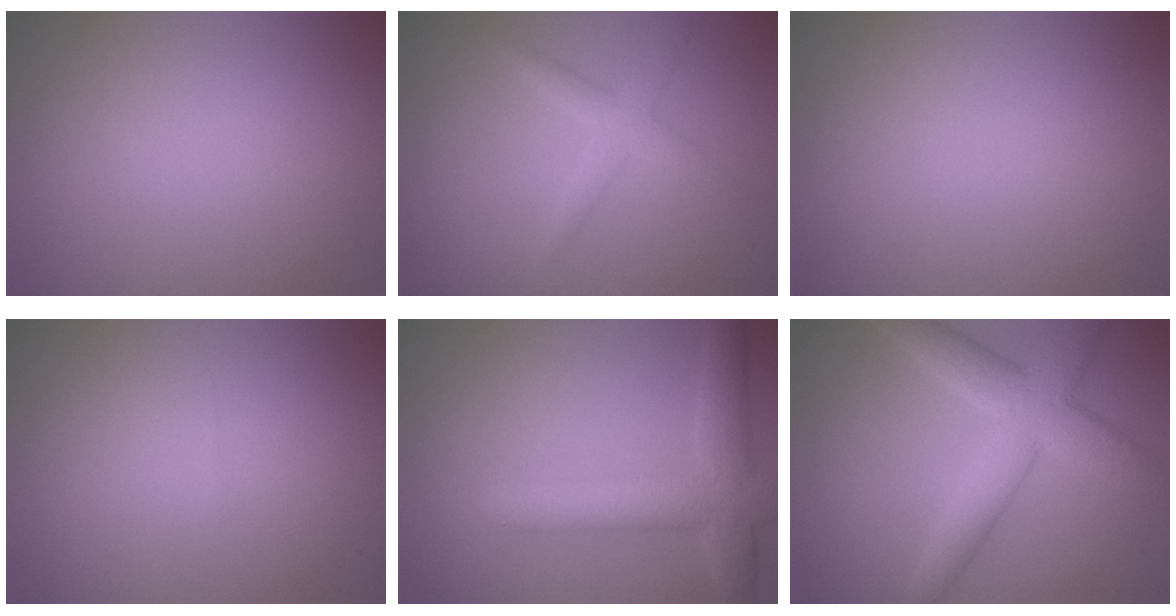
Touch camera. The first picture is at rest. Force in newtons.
{"total": 2.1, "press": 2.1, "slide": 0.0}
{"total": 0.0}
{"total": 0.0}
{"total": 5.1, "press": 5.1, "slide": 0.1}
{"total": 6.2, "press": 6.2, "slide": 0.2}